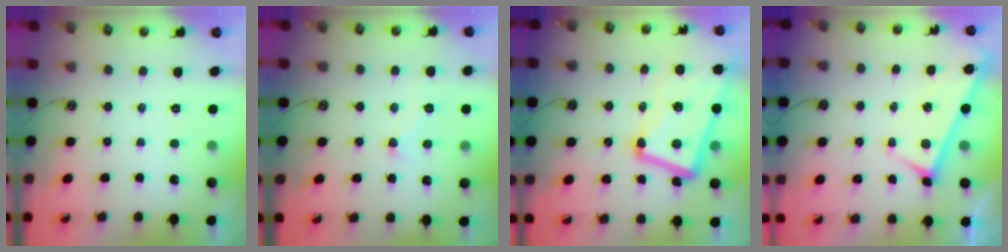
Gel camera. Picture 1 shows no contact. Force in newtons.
{"total": 1.6, "press": 1.4, "slide": 0.7}
{"total": 15.1, "press": 14.8, "slide": 2.7}
{"total": 3.1, "press": 3.1, "slide": 0.3}